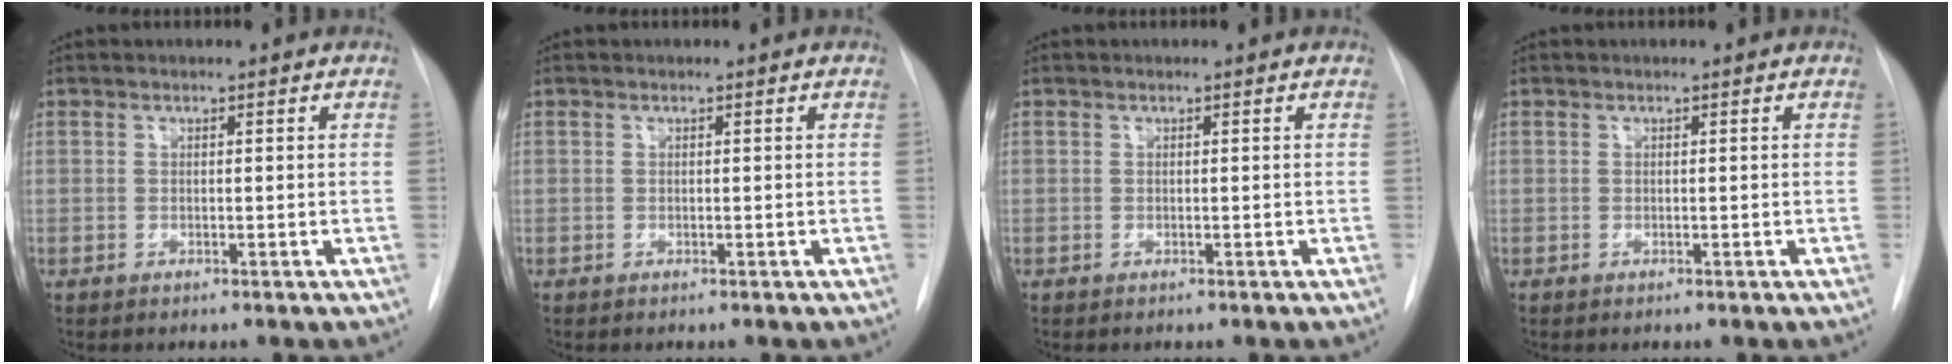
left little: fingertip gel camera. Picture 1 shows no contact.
{"total": 0.0}
{"total": 0.0}
{"total": 0.0}